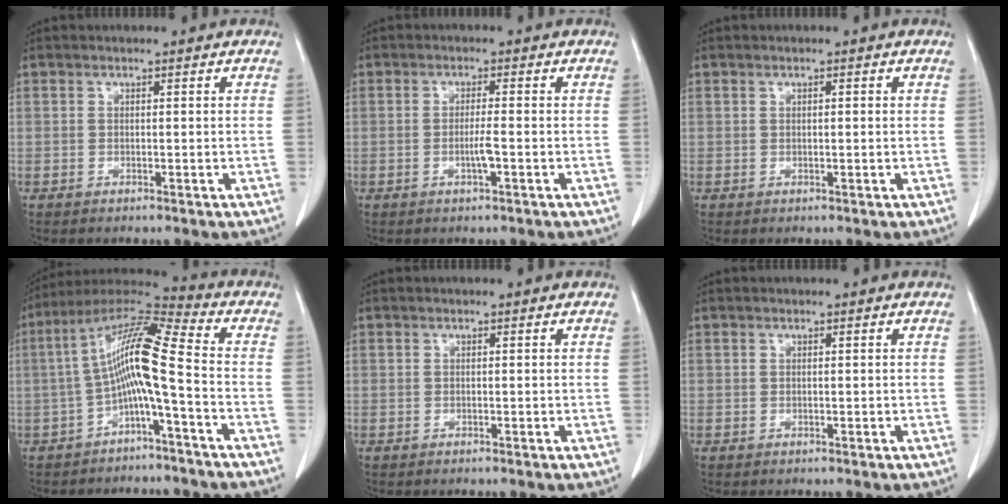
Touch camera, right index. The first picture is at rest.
{"total": 3.0, "force": [-0.9, 0.4, 2.8], "torque": [-0.057, 0.000, -0.014]}
{"total": 1.1, "force": [0.2, 0.4, 1.0], "torque": [-0.026, 0.005, 0.006]}
{"total": 11.7, "force": [-2.4, 0.7, 11.4], "torque": [-0.217, 0.036, -0.047]}
{"total": 0.0}
{"total": 0.0}